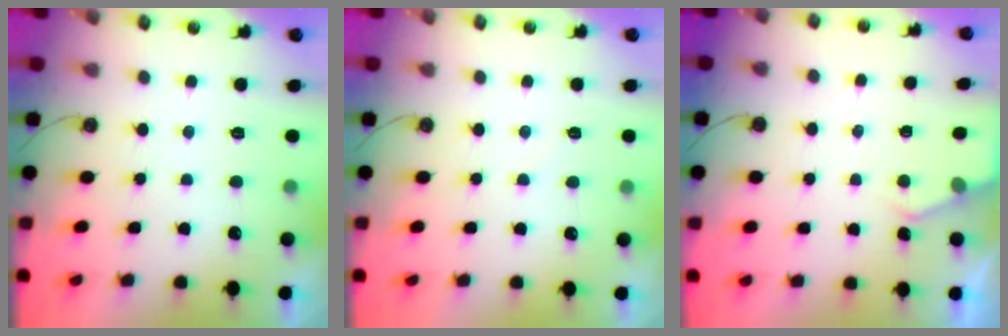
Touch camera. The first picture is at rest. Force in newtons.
{"total": 3.7, "press": 3.7, "slide": 0.6}
{"total": 3.9, "press": 3.8, "slide": 0.4}